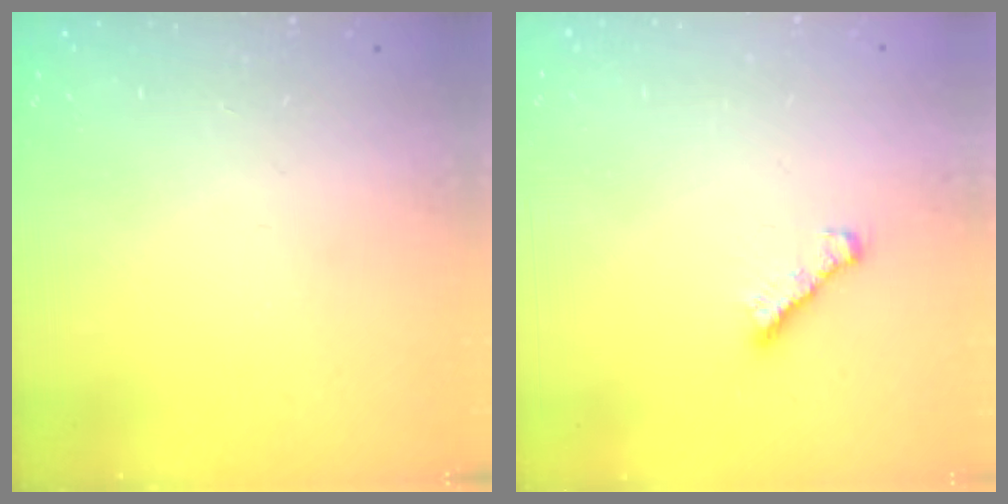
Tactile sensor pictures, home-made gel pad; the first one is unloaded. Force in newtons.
{"total": 1.9, "press": 1.8, "slide": 0.6}